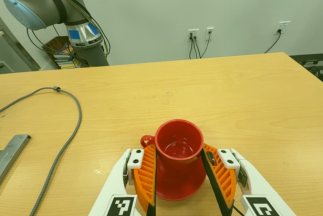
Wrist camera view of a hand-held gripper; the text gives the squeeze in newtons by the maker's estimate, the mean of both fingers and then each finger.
{"total": 2.7, "left": 2.1, "right": 3.2}